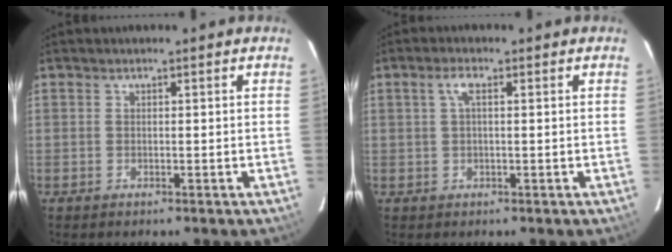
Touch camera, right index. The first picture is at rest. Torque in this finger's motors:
{"motor_torque": [0.25, -0.04, 0.13, 0.02]}